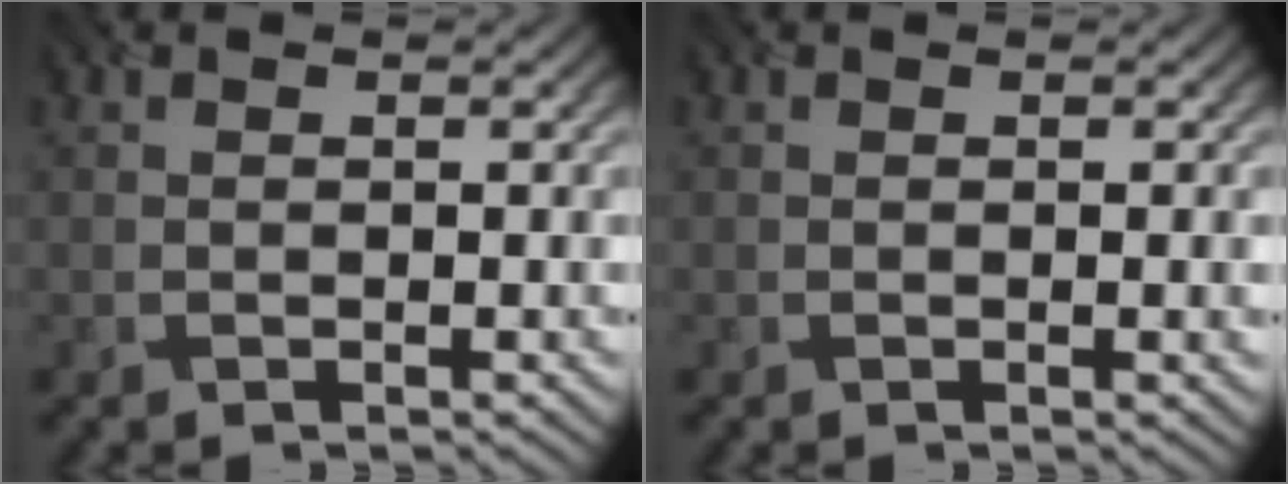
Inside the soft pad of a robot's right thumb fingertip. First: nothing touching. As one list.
[{"total": 1.3, "force": [0.0, 0.4, 1.3], "torque": [-0.016, -0.001, 0.000]}]